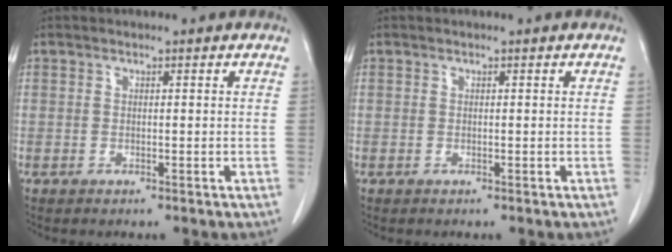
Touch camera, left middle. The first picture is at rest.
{"total": 0.0}